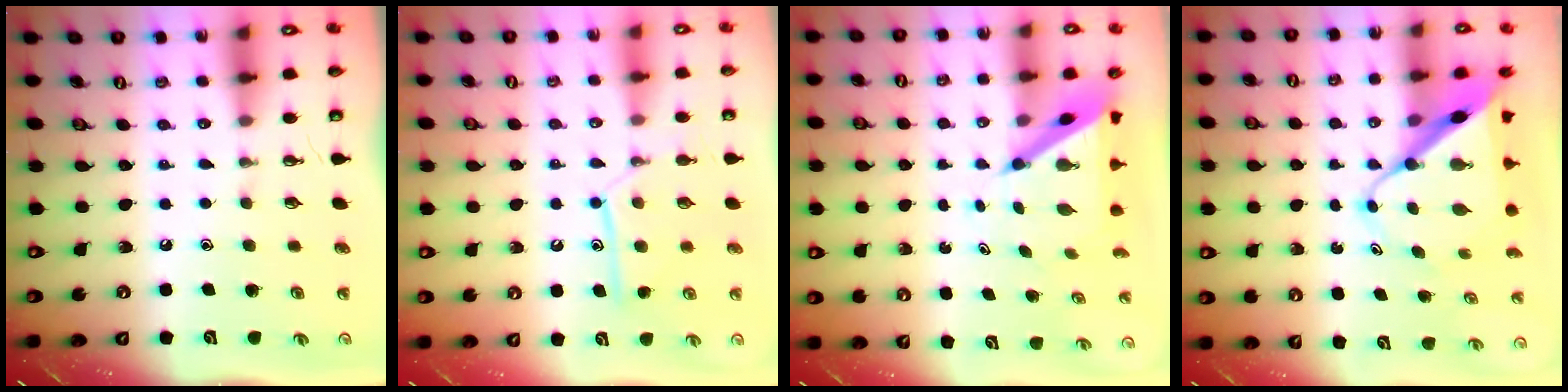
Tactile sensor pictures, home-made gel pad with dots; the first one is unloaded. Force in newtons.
{"total": 10.4, "press": 10.4, "slide": 0.6}
{"total": 6.6, "press": 6.5, "slide": 0.6}
{"total": 11.1, "press": 11.0, "slide": 0.9}